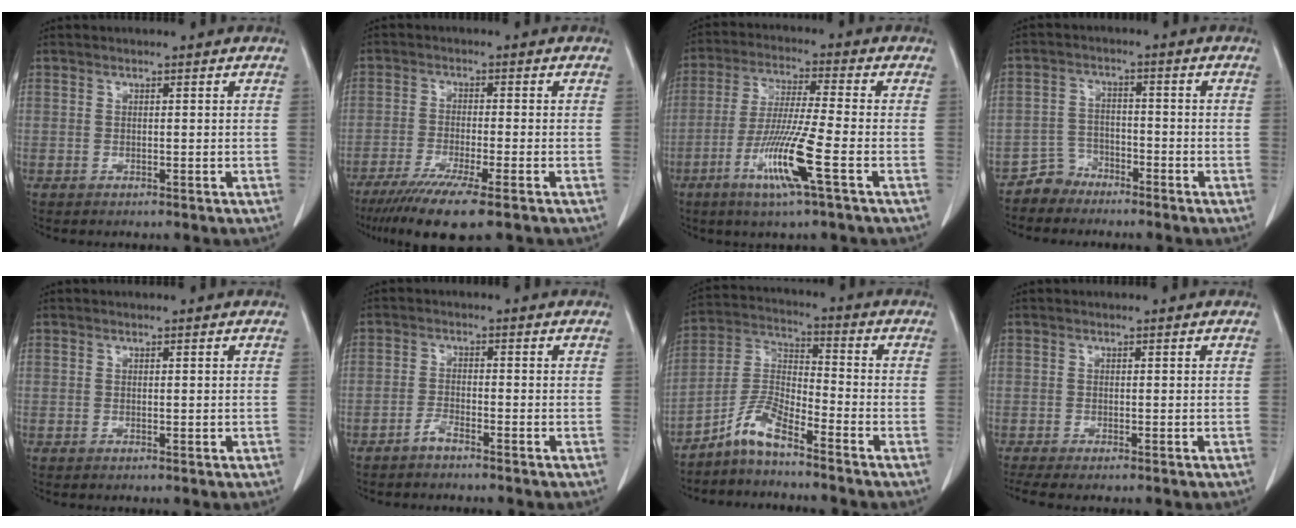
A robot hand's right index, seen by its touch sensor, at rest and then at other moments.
{"total": 9.7, "force": [-6.7, 0.2, 7.0], "torque": [-0.118, -0.025, -0.106]}
{"total": 11.1, "force": [-4.5, -0.7, 10.1], "torque": [-0.200, -0.021, -0.090]}
{"total": 3.8, "force": [-3.1, 2.0, -0.7], "torque": [0.019, 0.007, -0.060]}
{"total": 0.6, "force": [-0.1, 0.2, 0.5], "torque": [-0.009, -0.003, 0.001]}
{"total": 1.9, "force": [-1.7, 0.1, 0.8], "torque": [-0.020, -0.001, -0.035]}
{"total": 6.7, "force": [-5.3, 0.8, 4.0], "torque": [-0.091, 0.003, -0.110]}
{"total": 2.3, "force": [-1.8, 0.1, 1.5], "torque": [-0.030, -0.008, -0.036]}